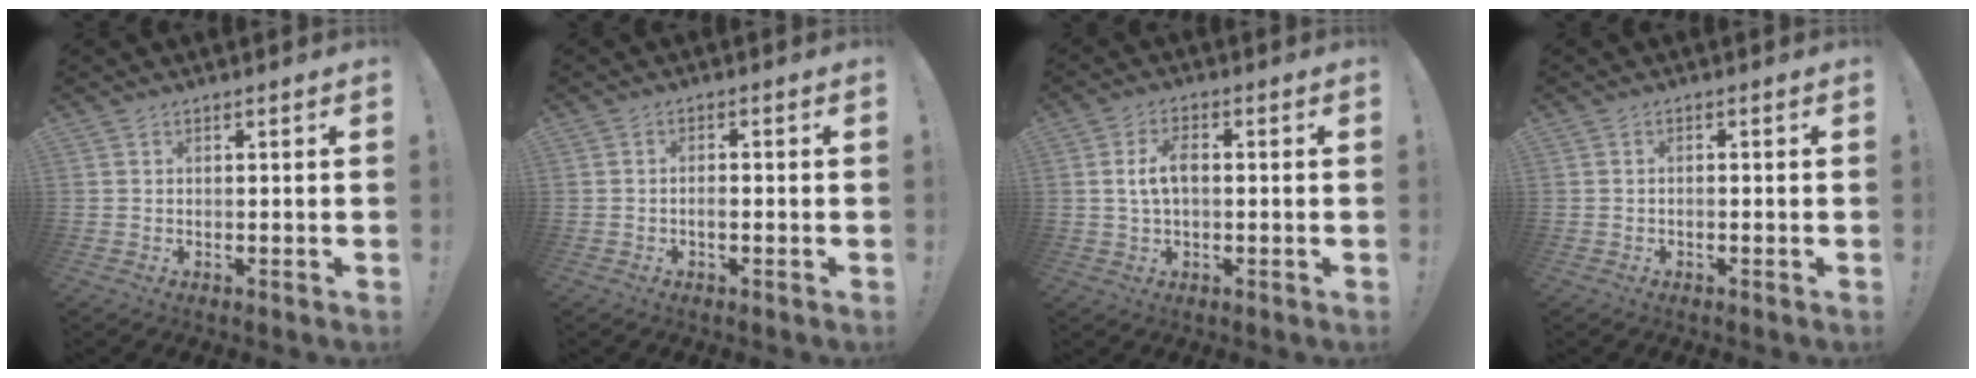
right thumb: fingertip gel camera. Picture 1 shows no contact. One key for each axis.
{"total": 1.8, "fx": -0.8, "fy": 0.6, "fz": 1.5, "tx": -0.017, "ty": 0.001, "tz": -0.016}
{"total": 6.2, "fx": 0.3, "fy": 3.5, "fz": 5.1, "tx": -0.092, "ty": 0.011, "tz": 0.005}
{"total": 0.9, "fx": -0.7, "fy": 0.0, "fz": 0.5, "tx": -0.007, "ty": -0.001, "tz": -0.012}